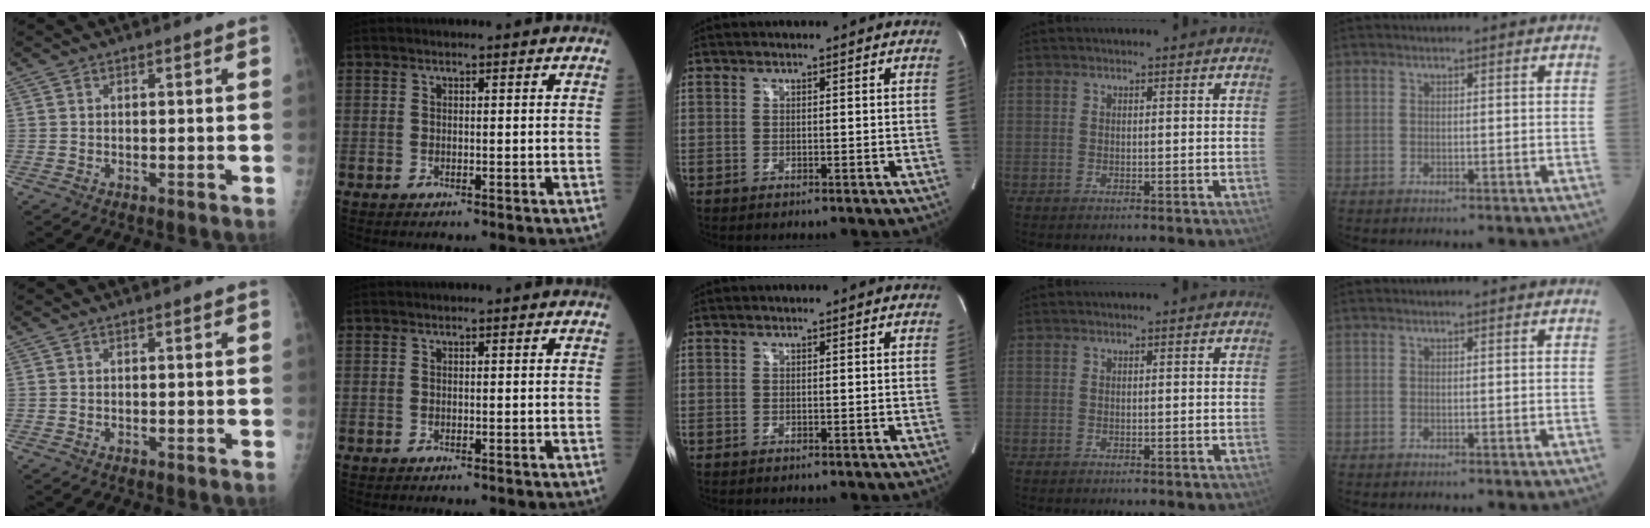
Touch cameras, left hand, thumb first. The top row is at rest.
{}